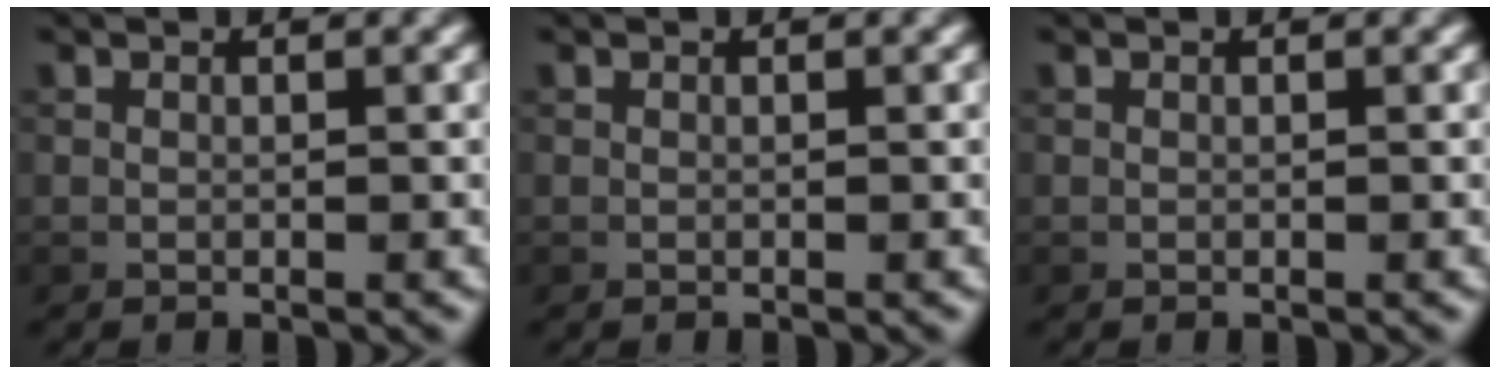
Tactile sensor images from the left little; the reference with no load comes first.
{"total": 0.0}
{"total": 0.0}